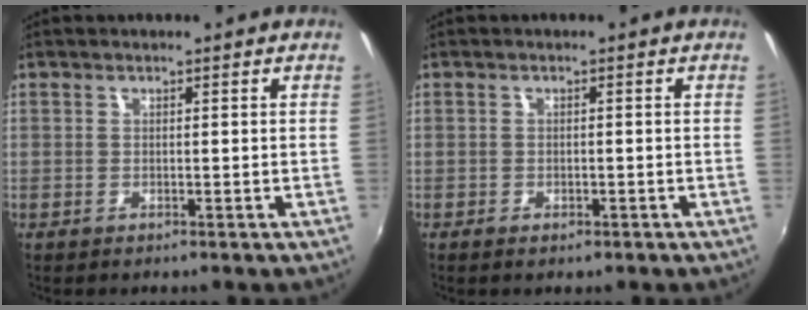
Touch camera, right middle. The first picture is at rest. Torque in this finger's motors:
{"motor_torque": [-0.41, -0.04, -0.01, -0.01]}